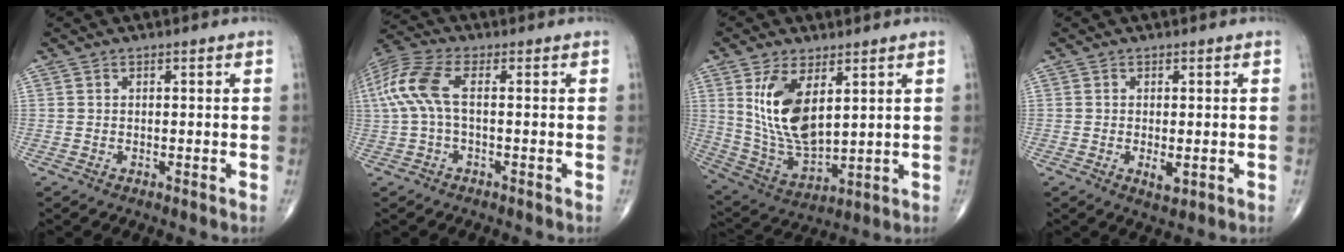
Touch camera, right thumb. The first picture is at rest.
{"total": 9.2, "force": [0.5, 3.8, 8.3], "torque": [-0.213, 0.027, 0.007]}
{"total": 13.6, "force": [4.5, 6.6, 11.0], "torque": [-0.205, -0.026, 0.104]}
{"total": 2.4, "force": [-0.4, 1.0, 2.1], "torque": [-0.034, -0.006, -0.004]}